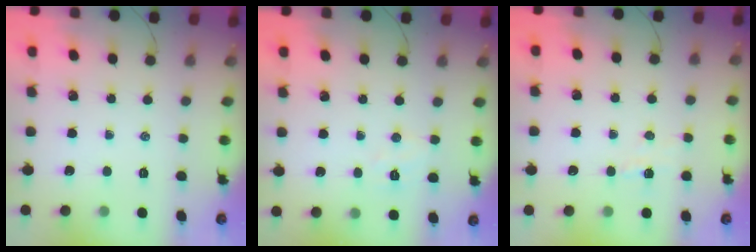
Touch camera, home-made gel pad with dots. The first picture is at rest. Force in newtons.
{"total": 5.6, "press": 5.5, "slide": 1.0}
{"total": 2.9, "press": 2.8, "slide": 0.8}